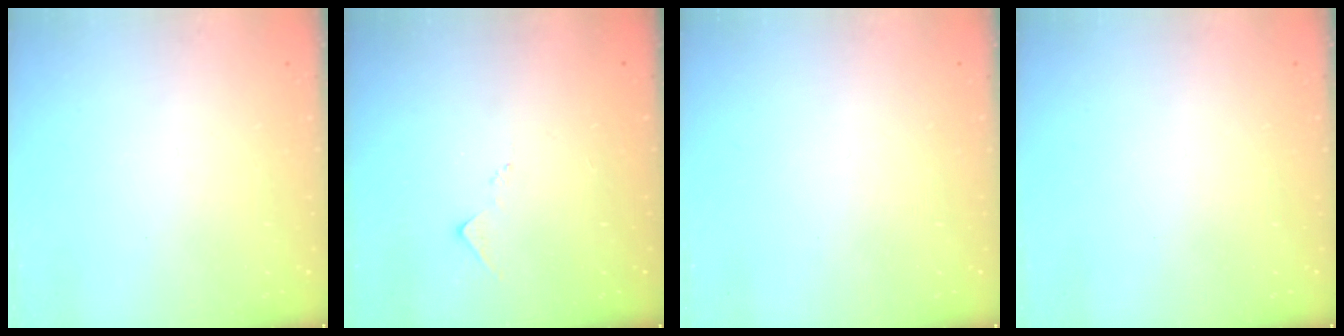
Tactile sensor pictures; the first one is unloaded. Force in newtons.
{"total": 7.1, "press": 7.1, "slide": 0.8}
{"total": 0.0}
{"total": 0.0}